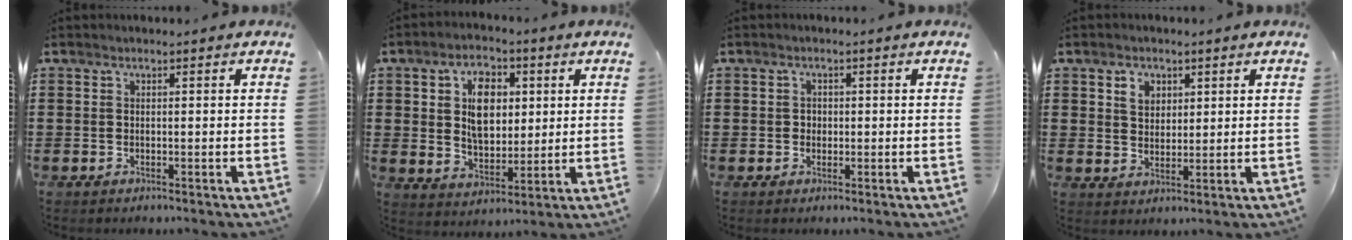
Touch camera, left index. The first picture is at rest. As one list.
[{"total": 7.9, "force": [2.5, 5.0, 5.6], "torque": [-0.102, 0.011, 0.038]}, {"total": 1.0, "force": [0.1, 1.0, 0.3], "torque": [-0.009, 0.006, 0.000]}, {"total": 3.5, "force": [1.9, 2.5, 1.3], "torque": [-0.019, 0.004, 0.030]}]